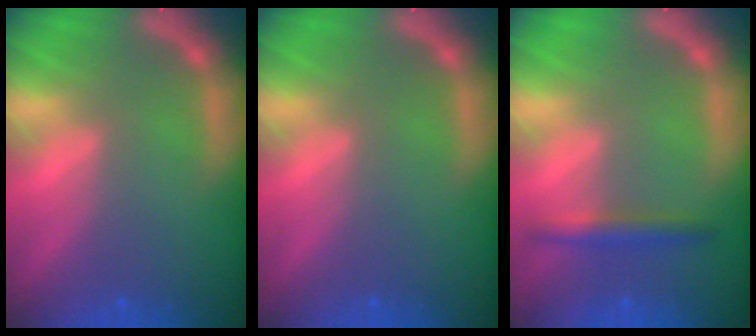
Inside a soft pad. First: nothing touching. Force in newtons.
{"total": 0.0}
{"total": 2.4}